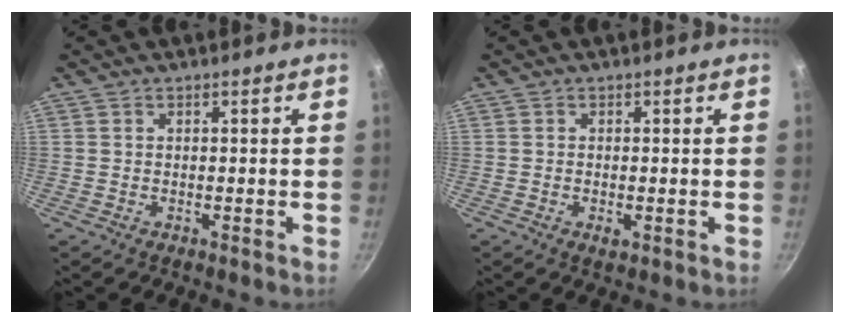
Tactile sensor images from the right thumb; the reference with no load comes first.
{"total": 1.5, "force": [-0.4, 0.7, 1.3], "torque": [-0.023, -0.002, -0.006]}